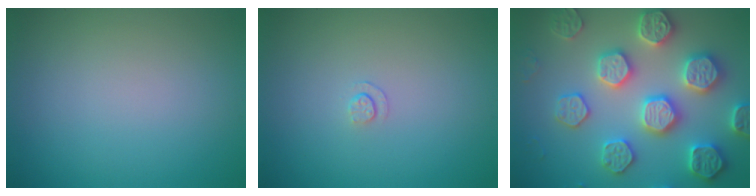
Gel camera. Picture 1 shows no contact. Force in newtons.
{"total": 0.6, "press": 0.3, "slide": 0.6}
{"total": 6.3, "press": 6.2, "slide": 1.5}